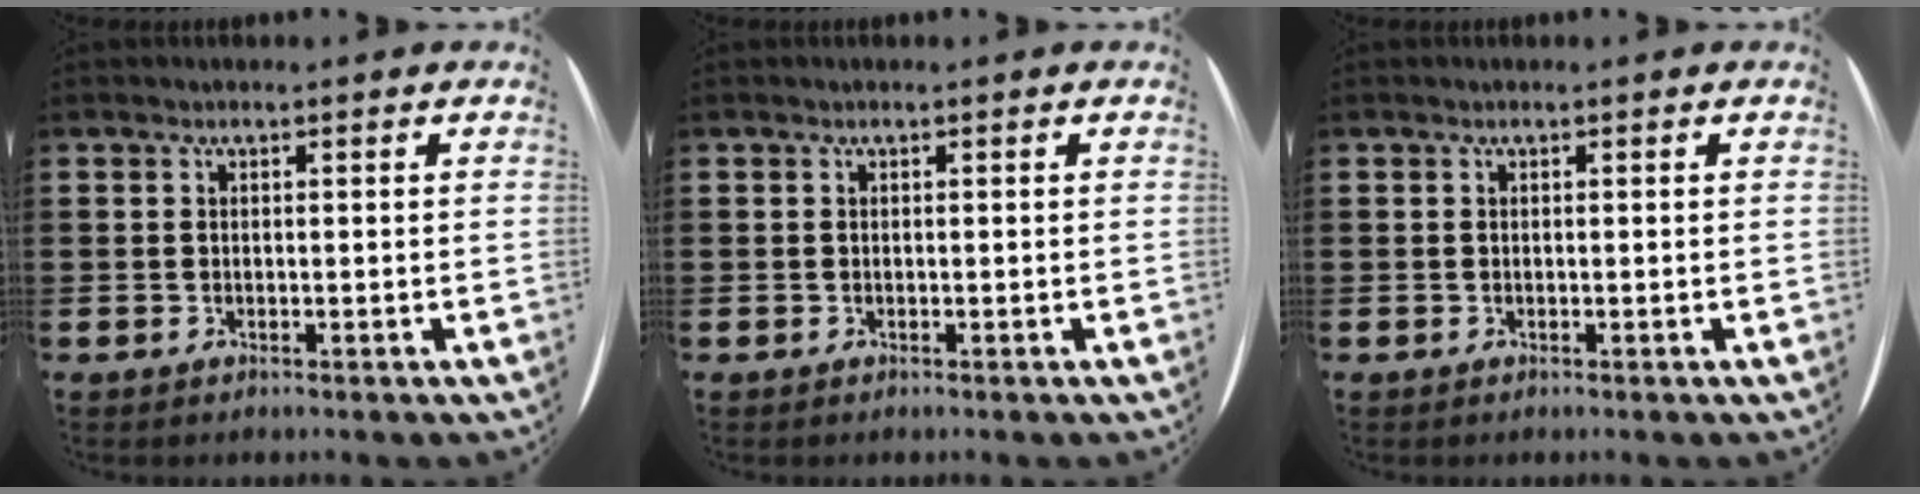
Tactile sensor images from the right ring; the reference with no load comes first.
{"total": 0.0}
{"total": 0.0}